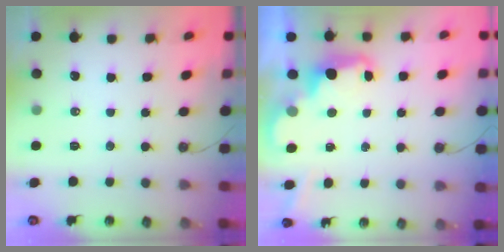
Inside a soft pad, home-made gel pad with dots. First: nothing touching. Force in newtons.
{"total": 2.4, "press": 2.3, "slide": 0.5}